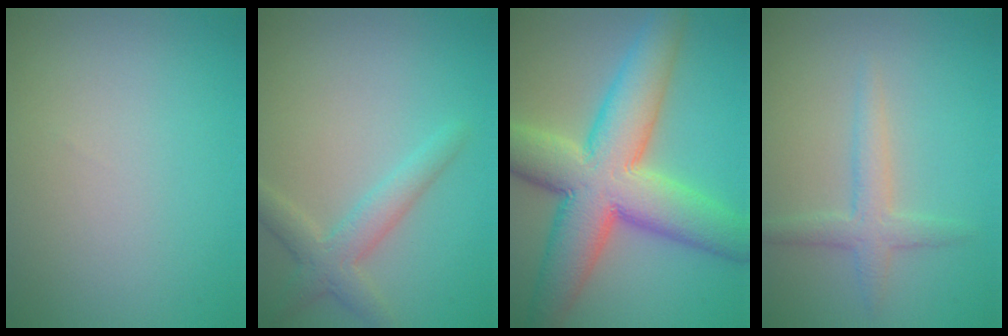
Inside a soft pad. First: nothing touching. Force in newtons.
{"total": 3.0, "press": 3.0, "slide": 0.1}
{"total": 11.4, "press": 11.4, "slide": 0.4}
{"total": 2.4, "press": 2.4, "slide": 0.2}